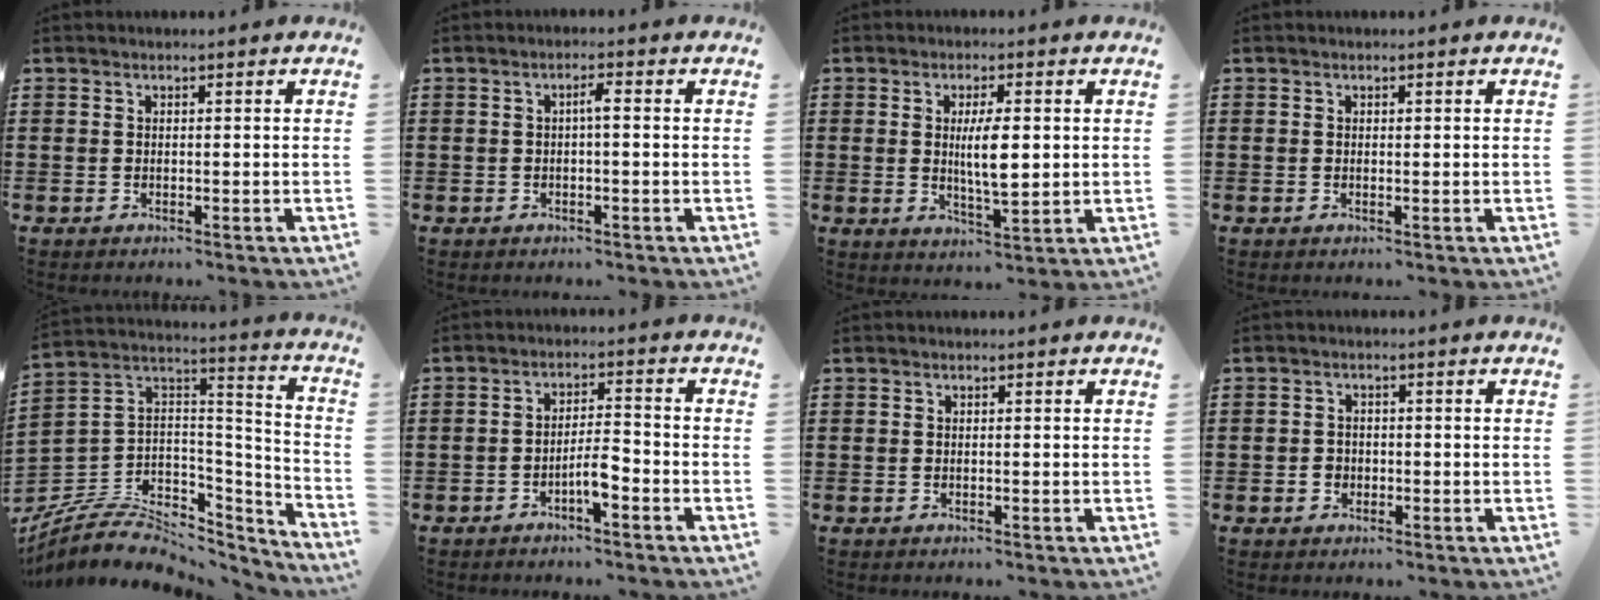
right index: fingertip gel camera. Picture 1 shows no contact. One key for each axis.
{"total": 1.8, "fx": -0.2, "fy": 0.1, "fz": 1.8, "tx": -0.035, "ty": 0.001, "tz": -0.005}
{"total": 6.1, "fx": 0.5, "fy": 1.7, "fz": 5.9, "tx": -0.107, "ty": -0.004, "tz": 0.003}
{"total": 0.0}
{"total": 7.2, "fx": -4.3, "fy": 5.0, "fz": 2.8, "tx": -0.071, "ty": -0.001, "tz": -0.077}
{"total": 4.3, "fx": -2.2, "fy": 1.0, "fz": 3.6, "tx": -0.077, "ty": 0.004, "tz": -0.046}
{"total": 0.0}
{"total": 1.6, "fx": -0.5, "fy": 1.4, "fz": 0.5, "tx": -0.013, "ty": 0.003, "tz": -0.013}